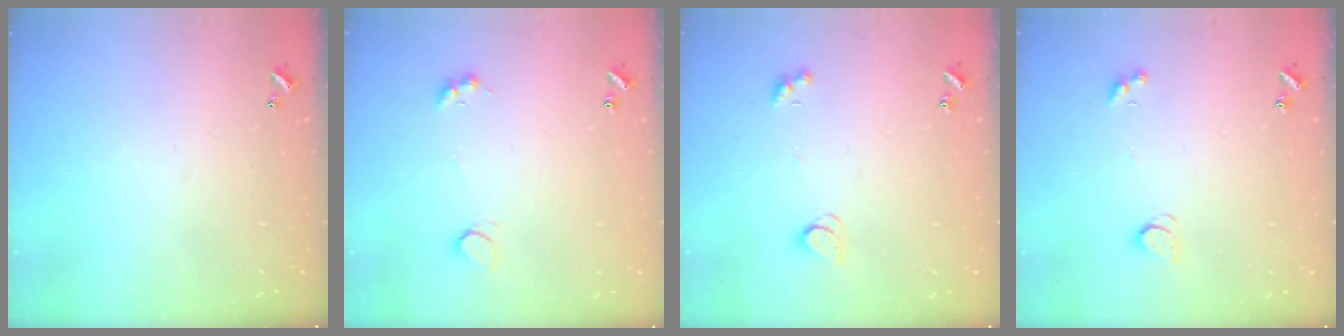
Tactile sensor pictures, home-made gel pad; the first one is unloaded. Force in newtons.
{"total": 3.0, "press": 2.8, "slide": 1.2}
{"total": 2.2, "press": 2.1, "slide": 0.4}
{"total": 2.5, "press": 2.5, "slide": 0.5}